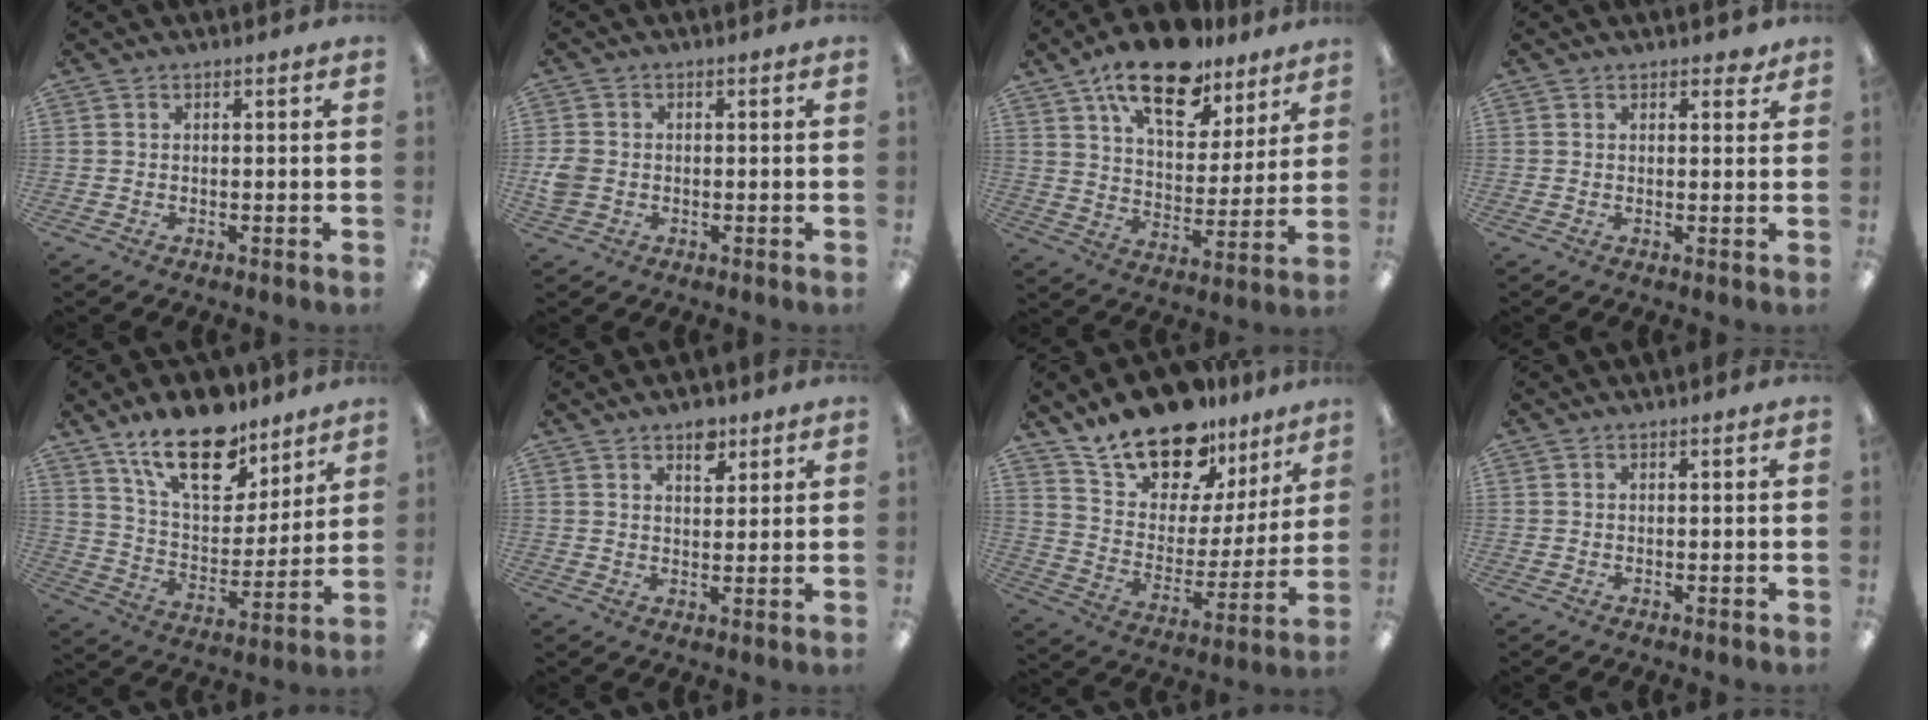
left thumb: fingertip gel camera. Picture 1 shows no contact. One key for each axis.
{"total": 4.0, "fx": -0.7, "fy": 3.4, "fz": 1.9, "tx": -0.030, "ty": 0.003, "tz": -0.013}
{"total": 18.9, "fx": 13.1, "fy": 8.6, "fz": 10.6, "tx": -0.171, "ty": -0.066, "tz": 0.224}
{"total": 2.1, "fx": 1.4, "fy": 1.1, "fz": 1.1, "tx": -0.006, "ty": -0.004, "tz": 0.022}
{"total": 19.7, "fx": 13.4, "fy": 9.4, "fz": 11.0, "tx": -0.184, "ty": -0.068, "tz": 0.234}
{"total": 5.5, "fx": 3.6, "fy": 3.0, "fz": 2.9, "tx": -0.025, "ty": -0.016, "tz": 0.058}
{"total": 18.5, "fx": 15.5, "fy": 8.2, "fz": 5.8, "tx": -0.120, "ty": -0.116, "tz": 0.282}
{"total": 0.0}